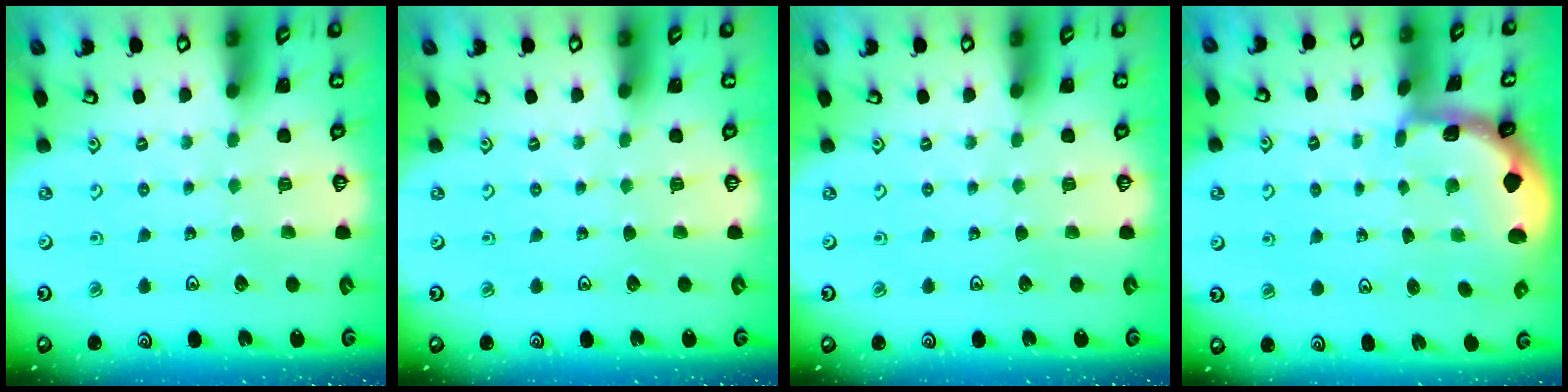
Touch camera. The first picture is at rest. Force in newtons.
{"total": 0.0}
{"total": 0.0}
{"total": 2.3, "press": 2.3, "slide": 0.3}